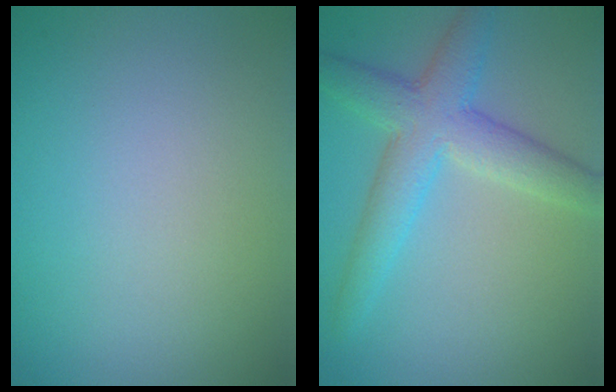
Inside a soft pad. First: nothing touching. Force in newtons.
{"total": 5.3, "press": 5.3, "slide": 0.2}